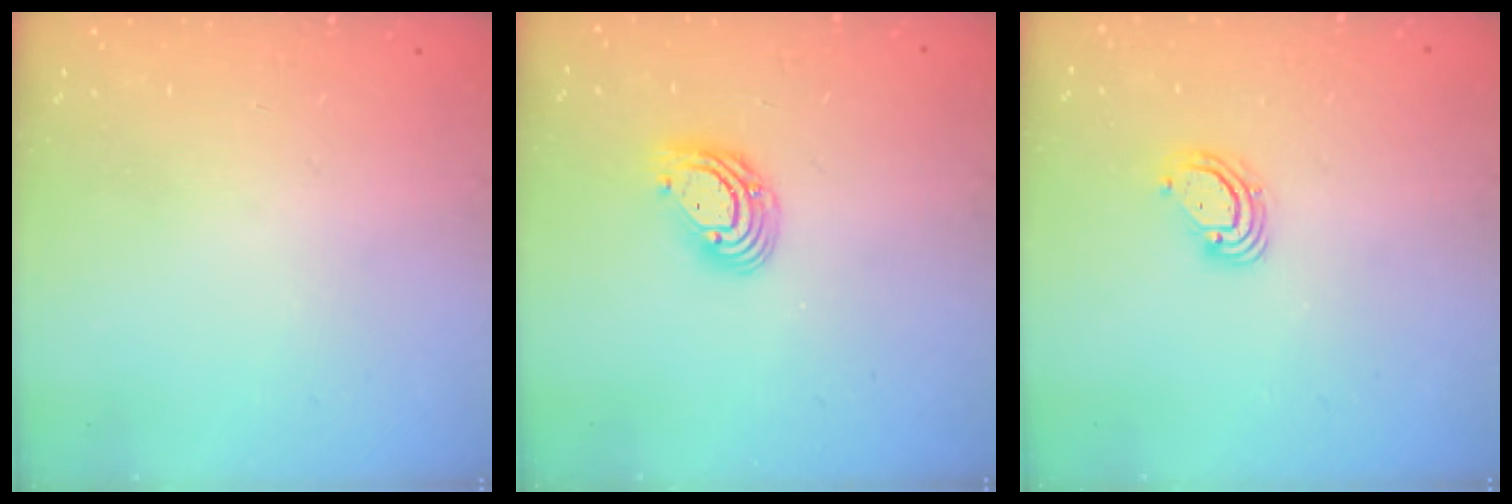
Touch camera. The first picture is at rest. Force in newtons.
{"total": 9.2, "press": 9.0, "slide": 1.5}
{"total": 4.1, "press": 4.1, "slide": 0.4}